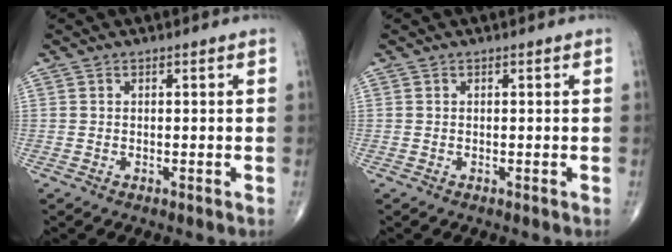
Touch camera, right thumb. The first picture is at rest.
{"total": 0.0}